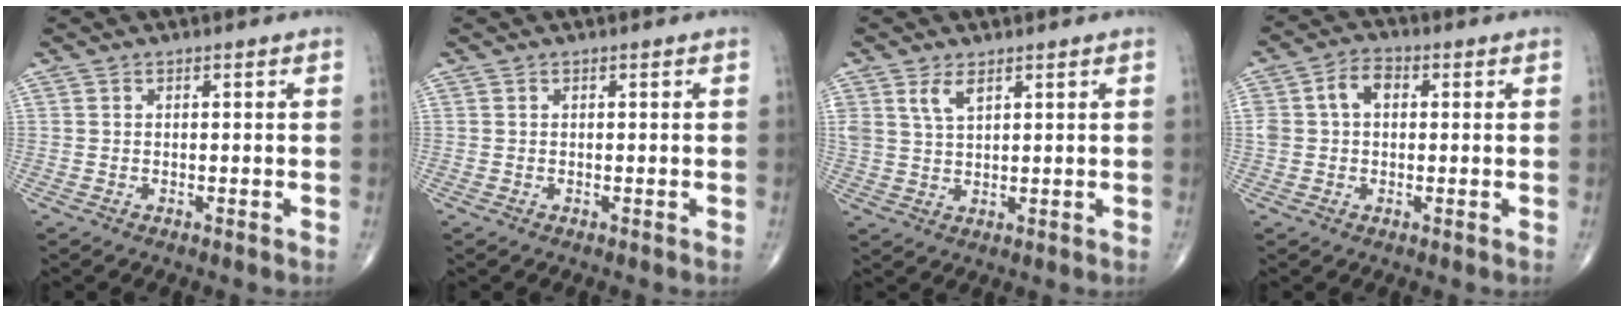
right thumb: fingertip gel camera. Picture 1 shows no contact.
{"total": 0.0}
{"total": 3.6, "force": [2.1, 1.6, 2.4], "torque": [-0.044, -0.009, 0.047]}
{"total": 5.9, "force": [0.9, 4.1, 4.2], "torque": [-0.079, 0.023, 0.015]}